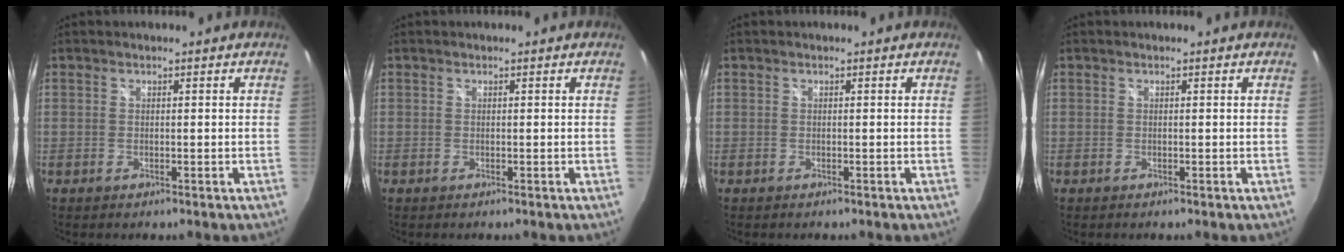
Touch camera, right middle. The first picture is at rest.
{"total": 0.0}
{"total": 0.0}
{"total": 0.0}